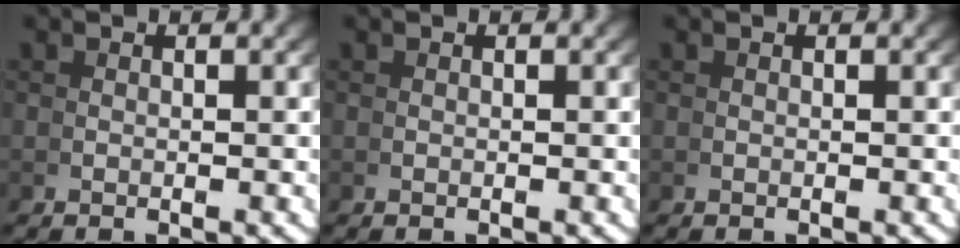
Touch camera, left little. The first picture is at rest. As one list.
[{"total": 0.0}, {"total": 0.0}]